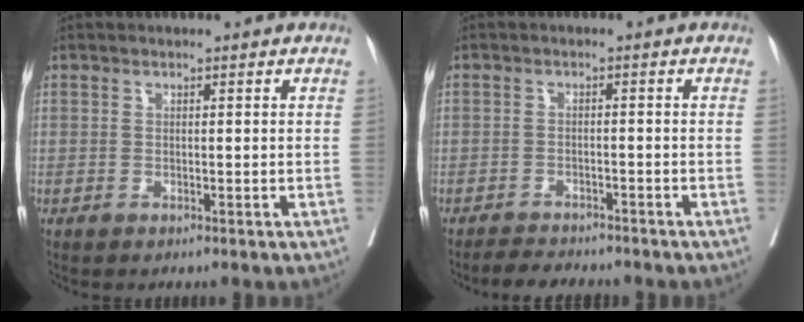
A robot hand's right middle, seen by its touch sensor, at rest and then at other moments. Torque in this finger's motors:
{"motor_torque": [0.45, -0.39, -0.03, 0.00]}